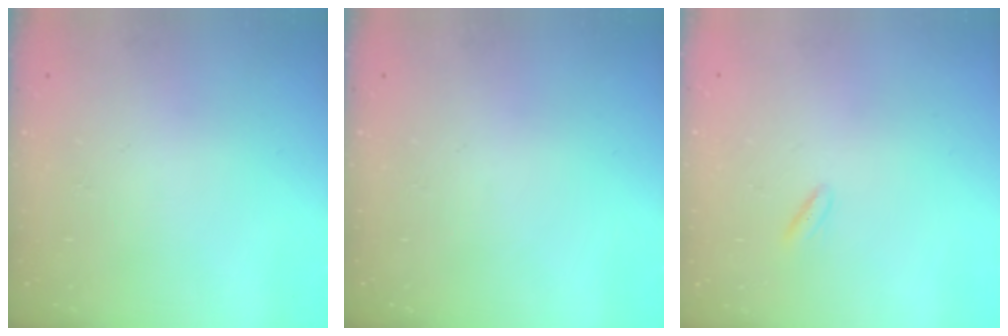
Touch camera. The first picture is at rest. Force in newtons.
{"total": 0.0}
{"total": 2.2, "press": 2.0, "slide": 1.0}